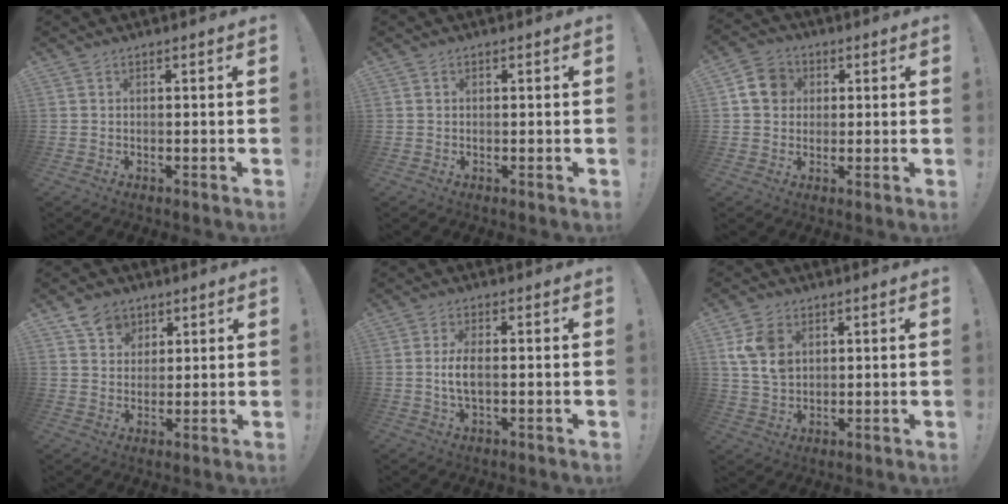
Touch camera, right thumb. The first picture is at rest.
{"total": 0.5, "force": [0.0, 0.5, 0.1], "torque": [-0.003, 0.003, 0.001]}
{"total": 8.6, "force": [2.2, 7.6, 3.5], "torque": [-0.050, 0.006, 0.047]}
{"total": 7.7, "force": [4.5, 6.0, 1.7], "torque": [-0.022, -0.025, 0.087]}
{"total": 5.2, "force": [-0.3, 2.0, 4.8], "torque": [-0.098, -0.006, -0.010]}
{"total": 10.0, "force": [3.5, 7.4, 5.7], "torque": [-0.101, -0.005, 0.068]}